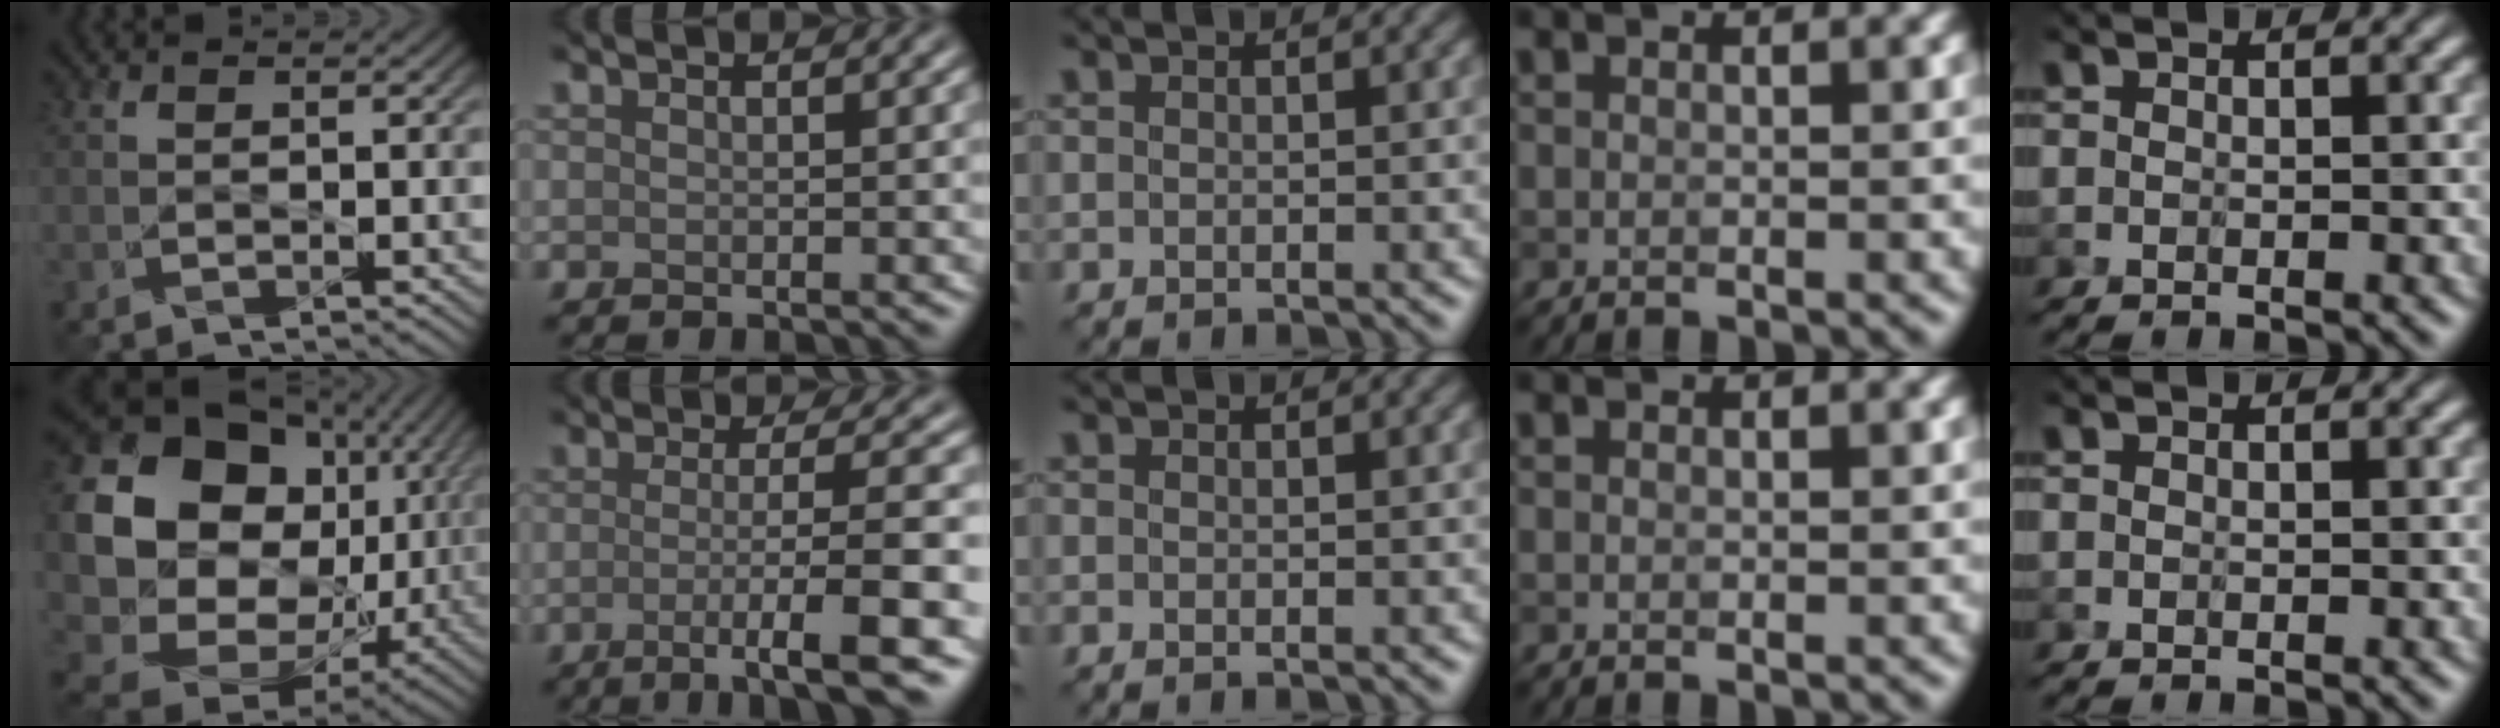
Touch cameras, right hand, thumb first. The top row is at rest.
{"thumb": {"total": 21.4, "force": [2.4, 17.3, 12.3], "torque": [-0.281, -0.042, 0.085]}, "index": {"total": 7.8, "force": [-2.5, 1.1, 7.3], "torque": [-0.101, 0.001, -0.047]}}